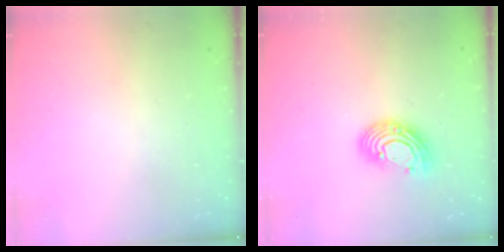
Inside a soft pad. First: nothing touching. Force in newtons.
{"total": 11.3, "press": 11.2, "slide": 0.9}